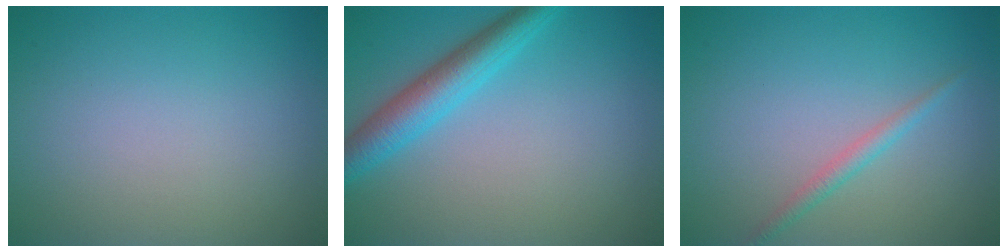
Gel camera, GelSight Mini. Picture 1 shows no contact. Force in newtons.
{"total": 4.2, "press": 4.2, "slide": 0.1}
{"total": 1.4, "press": 1.4, "slide": 0.1}